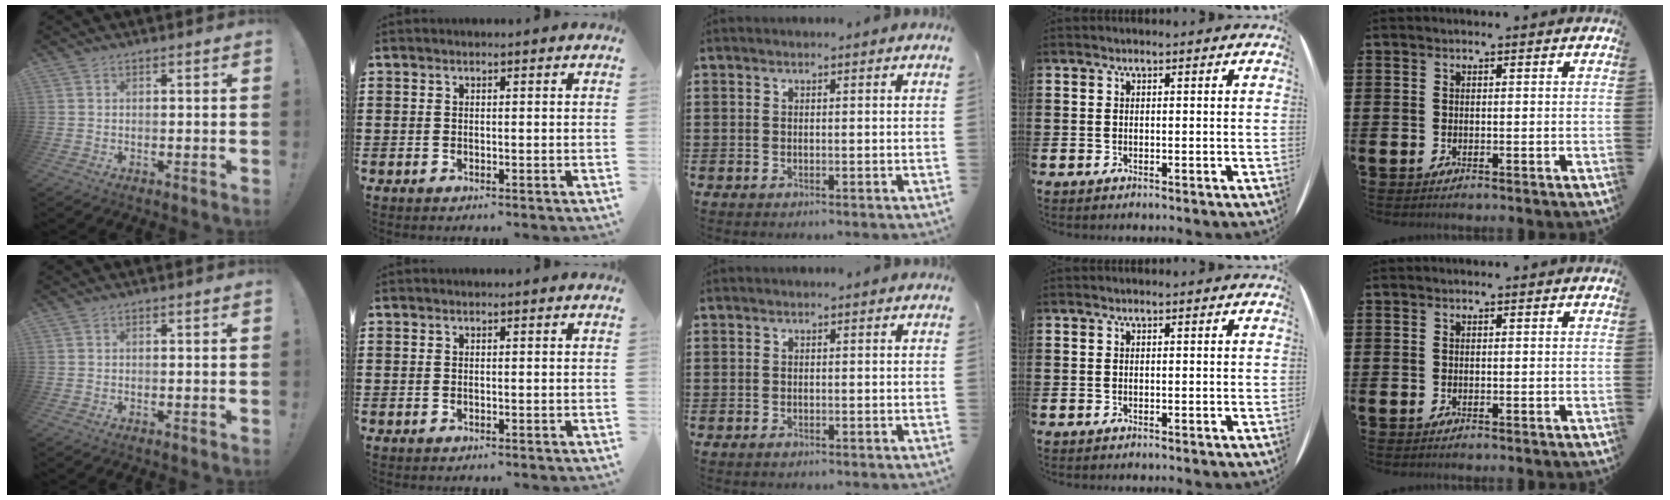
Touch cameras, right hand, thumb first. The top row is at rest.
{}